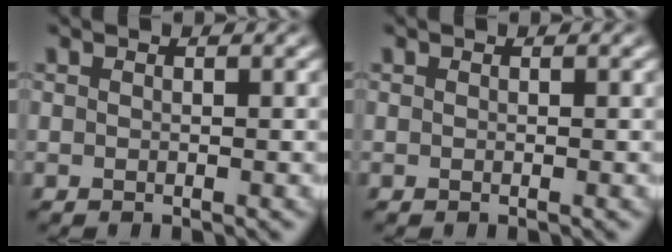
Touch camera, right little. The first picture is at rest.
{"total": 0.0}